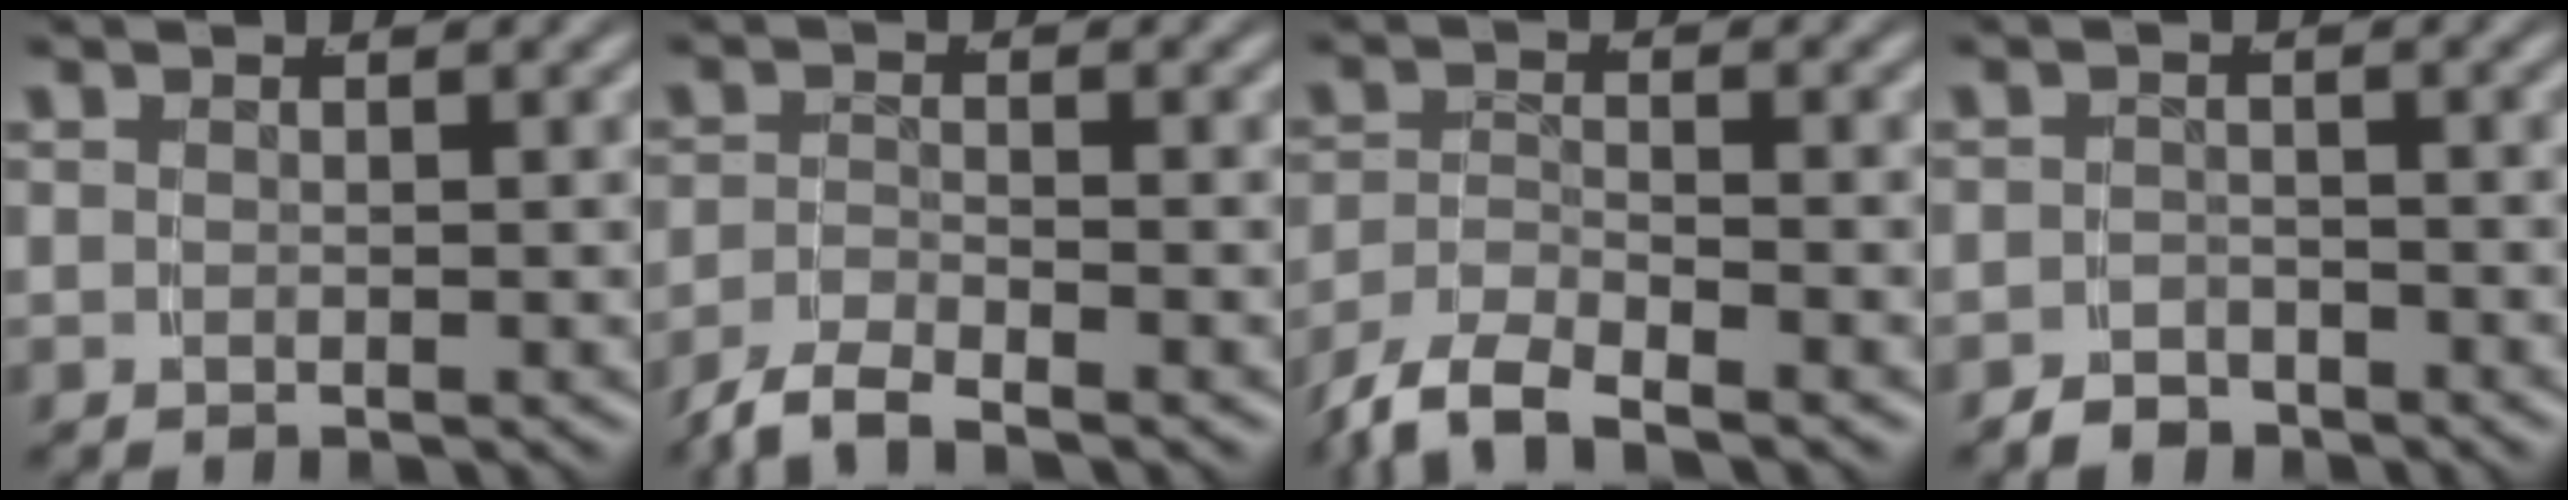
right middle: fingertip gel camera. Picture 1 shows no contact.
{"total": 3.4, "force": [-3.1, 0.4, 1.3], "torque": [-0.024, -0.008, -0.049]}
{"total": 5.7, "force": [-4.6, 2.3, 2.5], "torque": [-0.055, -0.016, -0.070]}
{"total": 2.2, "force": [-2.1, 0.5, -0.2], "torque": [0.013, -0.009, -0.035]}